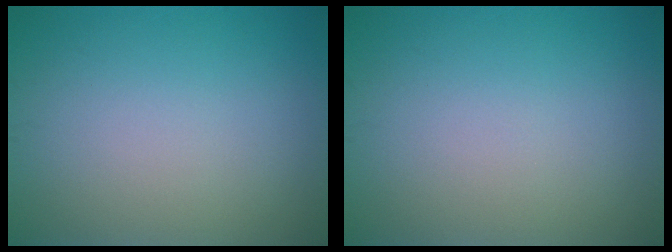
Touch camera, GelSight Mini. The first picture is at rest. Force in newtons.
{"total": 0.0}